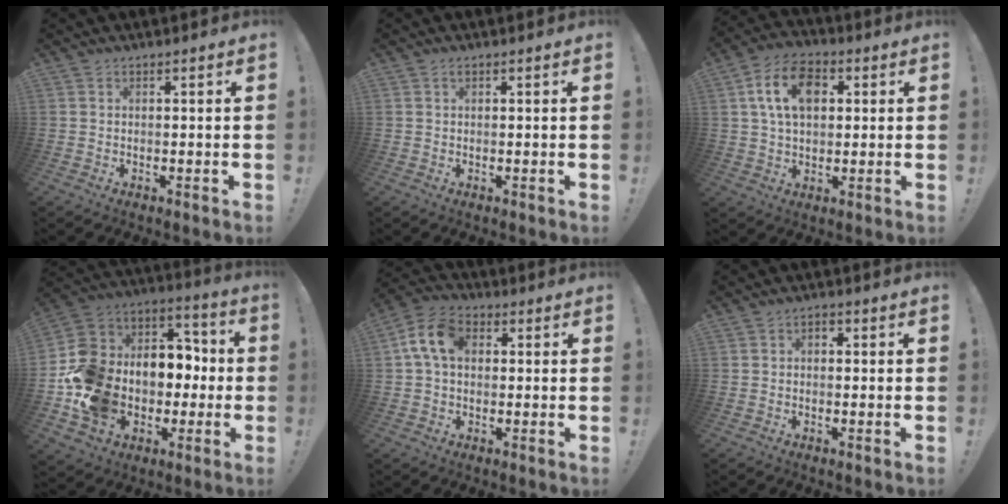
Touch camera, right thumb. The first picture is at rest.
{"total": 0.7, "force": [0.2, 0.4, 0.5], "torque": [-0.011, 0.002, 0.004]}
{"total": 13.3, "force": [3.6, 8.9, 9.2], "torque": [-0.162, 0.016, 0.069]}
{"total": 18.2, "force": [-4.1, 14.9, 9.6], "torque": [-0.185, 0.011, -0.039]}
{"total": 10.3, "force": [1.8, 7.0, 7.4], "torque": [-0.148, 0.021, 0.037]}
{"total": 1.6, "force": [-0.8, 1.0, 1.0], "torque": [-0.022, 0.008, -0.014]}